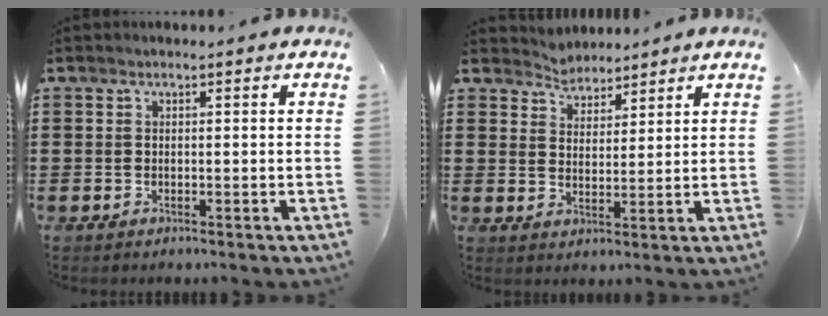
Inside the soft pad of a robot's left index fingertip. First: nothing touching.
{"total": 3.6, "force": [3.3, 1.1, -0.9], "torque": [0.000, -0.009, 0.060]}